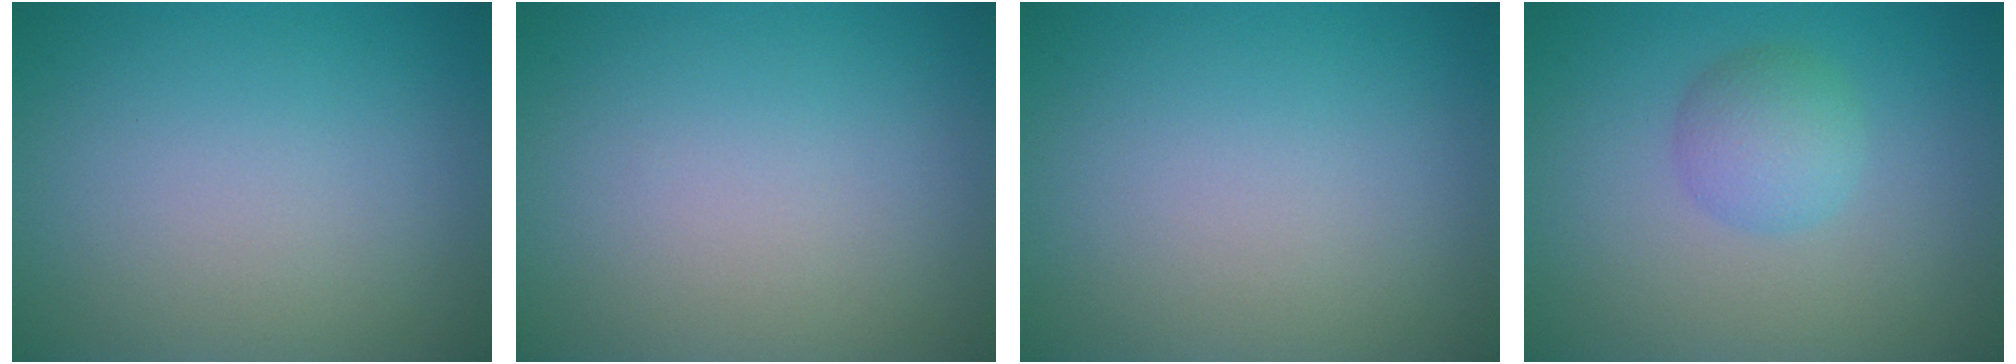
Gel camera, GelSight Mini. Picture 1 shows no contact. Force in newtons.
{"total": 0.0}
{"total": 0.0}
{"total": 2.7, "press": 2.7, "slide": 0.0}